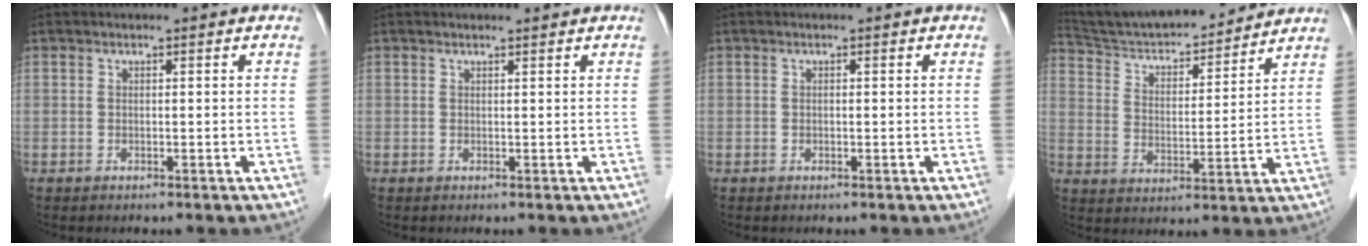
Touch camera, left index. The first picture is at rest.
{"total": 1.1, "force": [1.0, 0.0, 0.3], "torque": [-0.006, 0.001, 0.015]}
{"total": 0.0}
{"total": 17.7, "force": [16.5, 2.6, 5.8], "torque": [-0.097, 0.010, 0.261]}